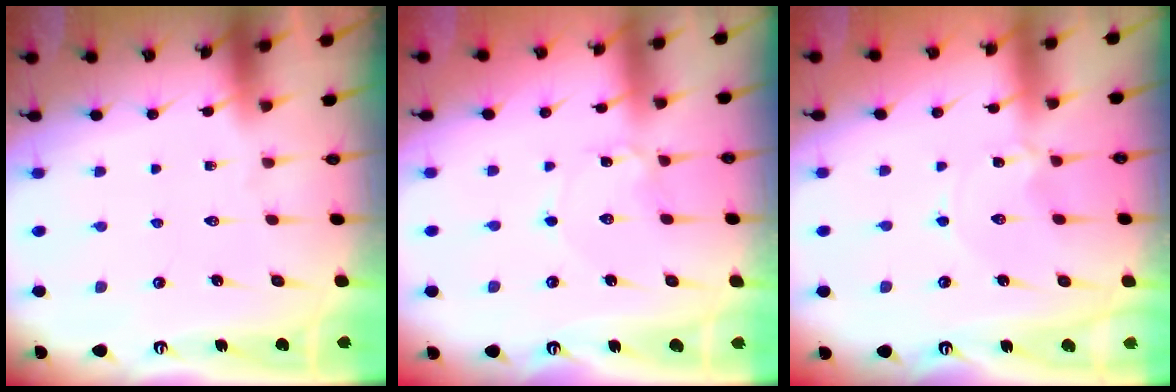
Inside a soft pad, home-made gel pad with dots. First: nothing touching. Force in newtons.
{"total": 1.6, "press": 1.6, "slide": 0.2}
{"total": 0.5, "press": 0.5, "slide": 0.2}